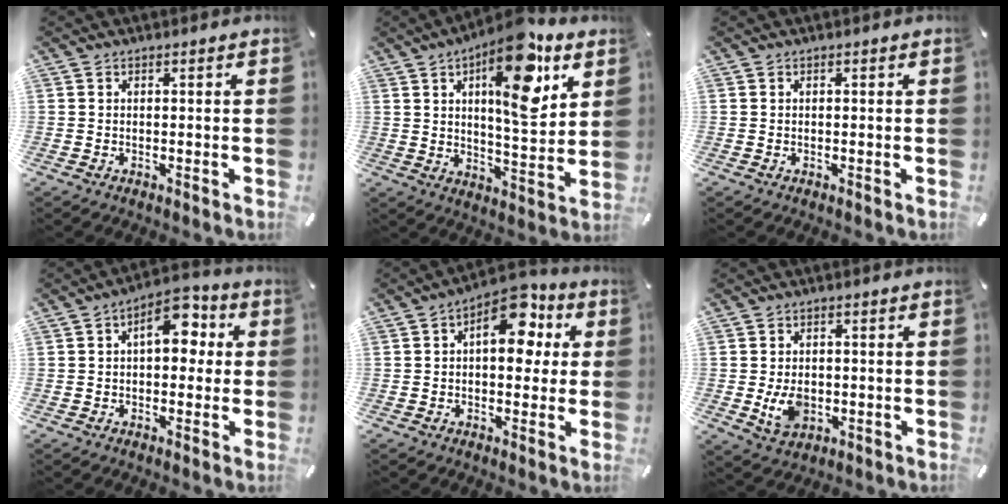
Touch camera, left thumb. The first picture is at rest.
{"total": 17.7, "force": [8.1, 6.4, 14.4], "torque": [-0.210, -0.035, 0.125]}
{"total": 0.0}
{"total": 9.8, "force": [2.1, 5.8, 7.6], "torque": [-0.091, -0.002, 0.027]}
{"total": 12.0, "force": [3.7, 6.9, 9.1], "torque": [-0.113, -0.019, 0.060]}
{"total": 6.4, "force": [-0.8, 4.7, 4.2], "torque": [-0.084, -0.007, -0.017]}